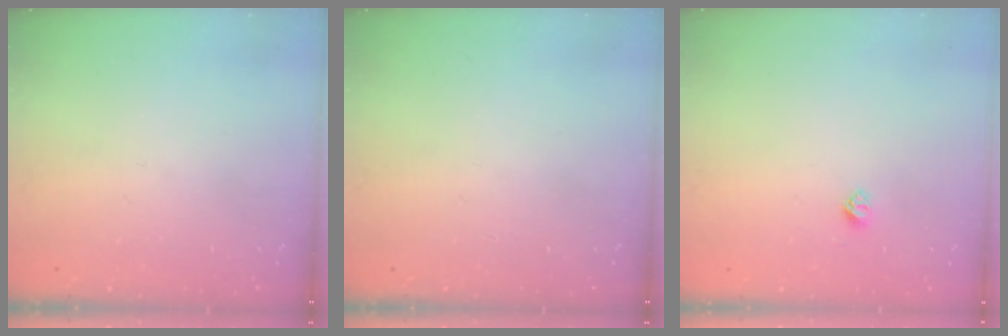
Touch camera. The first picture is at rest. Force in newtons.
{"total": 0.0}
{"total": 4.1, "press": 4.1, "slide": 0.5}